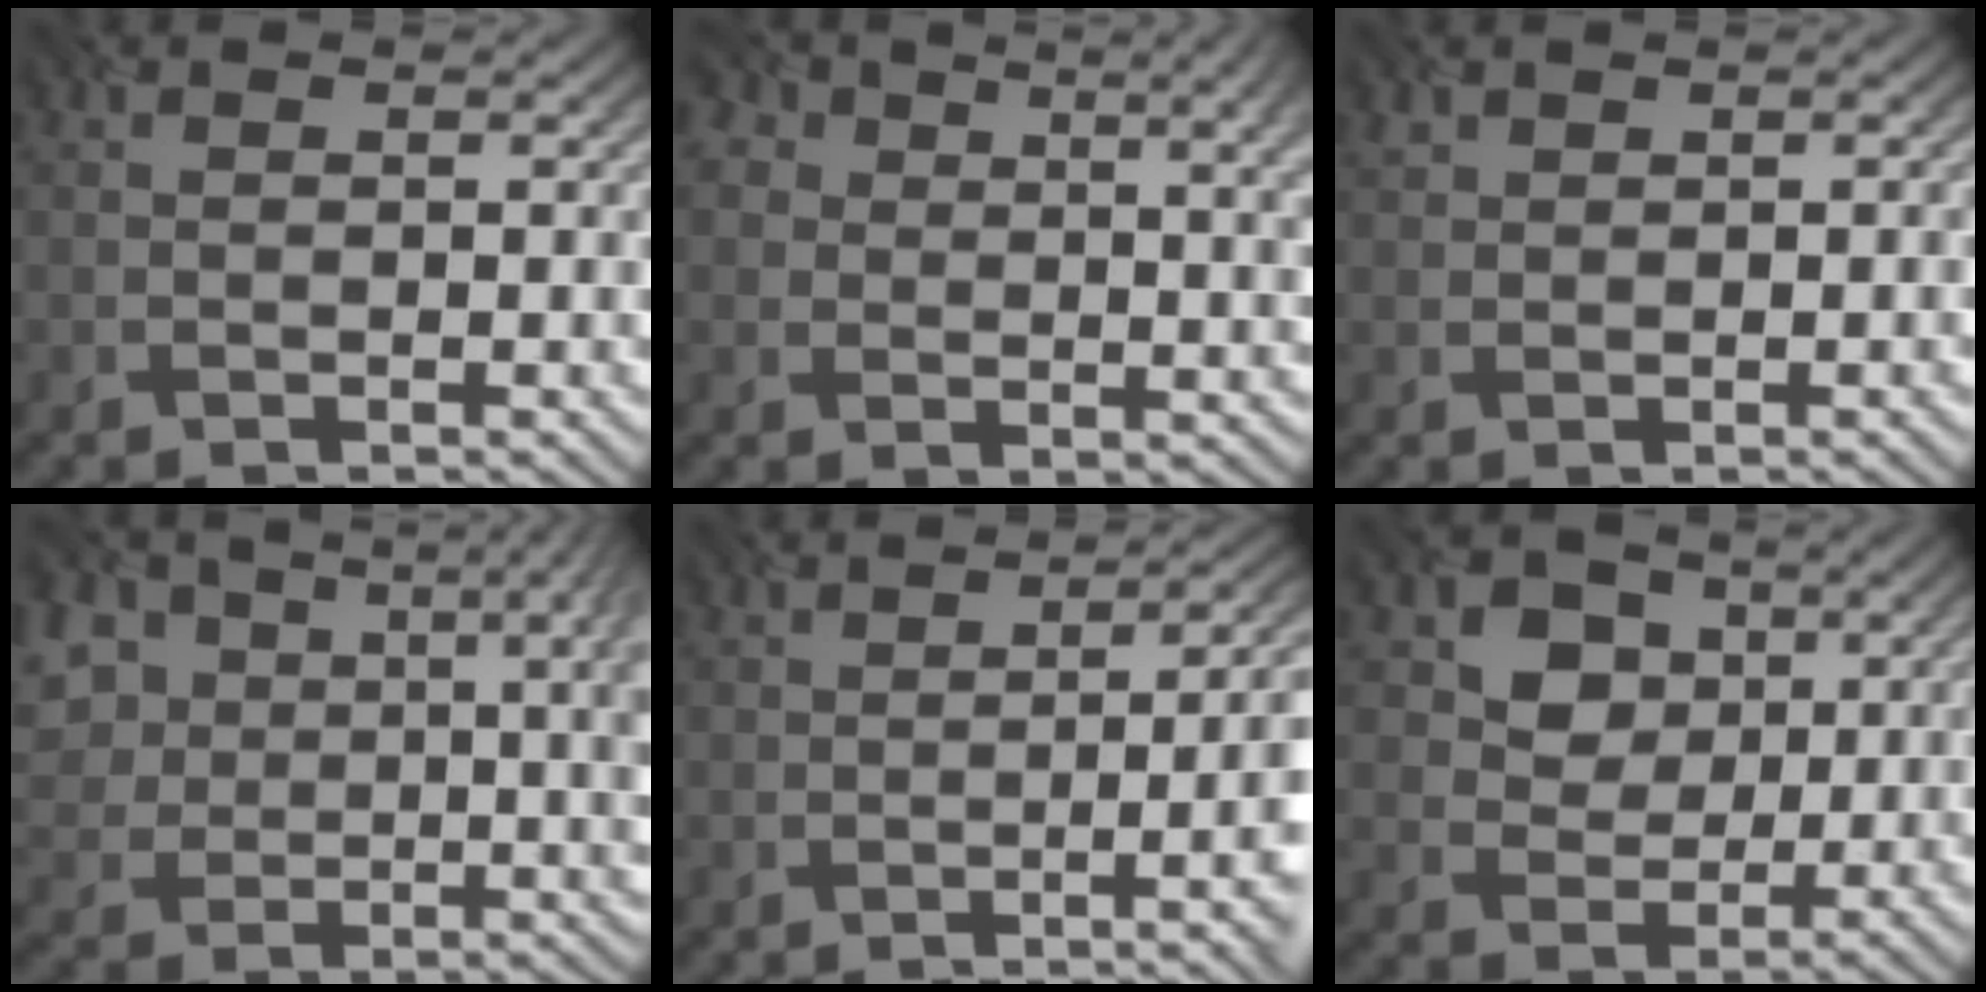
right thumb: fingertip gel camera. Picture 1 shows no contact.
{"total": 7.8, "force": [4.1, 4.7, 4.7], "torque": [-0.082, 0.012, 0.062]}
{"total": 1.1, "force": [0.5, 0.5, 0.8], "torque": [-0.020, 0.005, 0.011]}
{"total": 14.2, "force": [5.8, 9.2, 9.1], "torque": [-0.174, -0.011, 0.123]}
{"total": 9.3, "force": [-0.9, 3.2, 8.7], "torque": [-0.083, 0.006, -0.011]}
{"total": 5.9, "force": [2.7, 5.1, 1.5], "torque": [-0.064, 0.001, 0.046]}